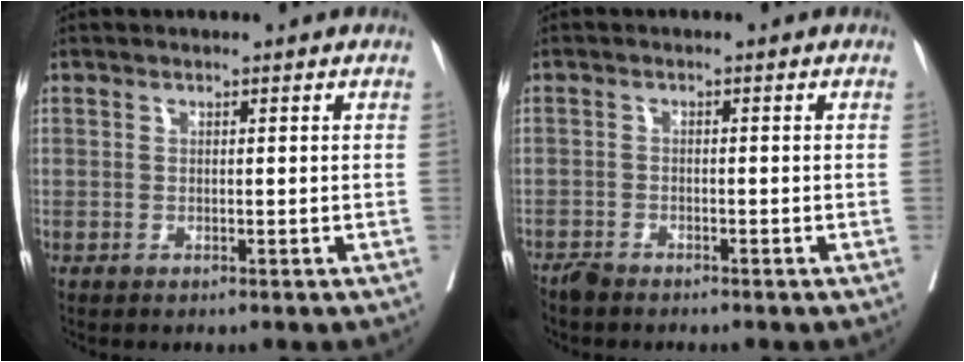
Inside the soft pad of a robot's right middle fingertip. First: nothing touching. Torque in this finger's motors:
{"motor_torque": [0.00, 0.00, 0.01, 0.02]}